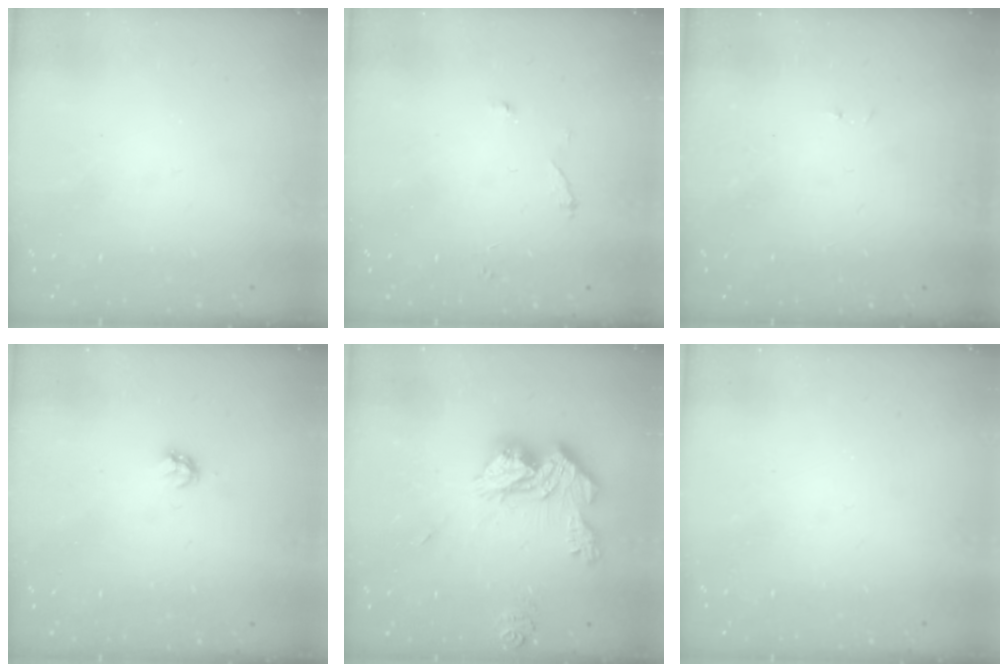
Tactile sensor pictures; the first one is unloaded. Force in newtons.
{"total": 4.4, "press": 4.3, "slide": 0.4}
{"total": 3.0, "press": 2.9, "slide": 0.4}
{"total": 2.4, "press": 2.4, "slide": 0.3}
{"total": 16.0, "press": 16.0, "slide": 1.5}
{"total": 0.0}